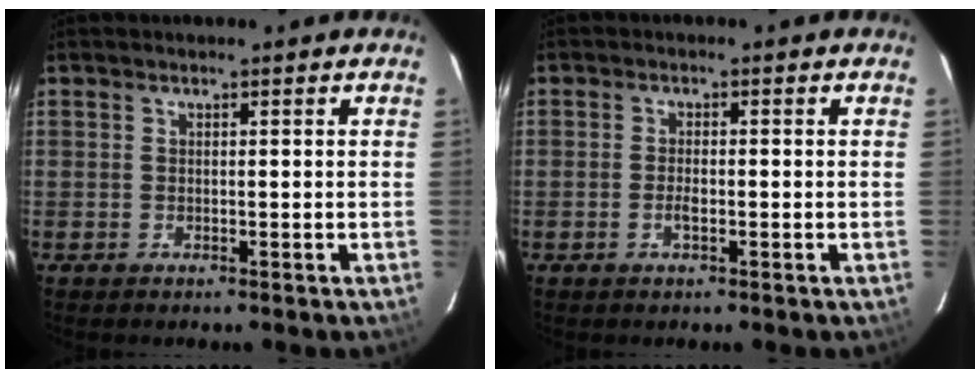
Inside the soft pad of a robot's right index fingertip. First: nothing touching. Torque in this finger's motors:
{"motor_torque": [-0.08, -0.02, -0.03, -0.01]}